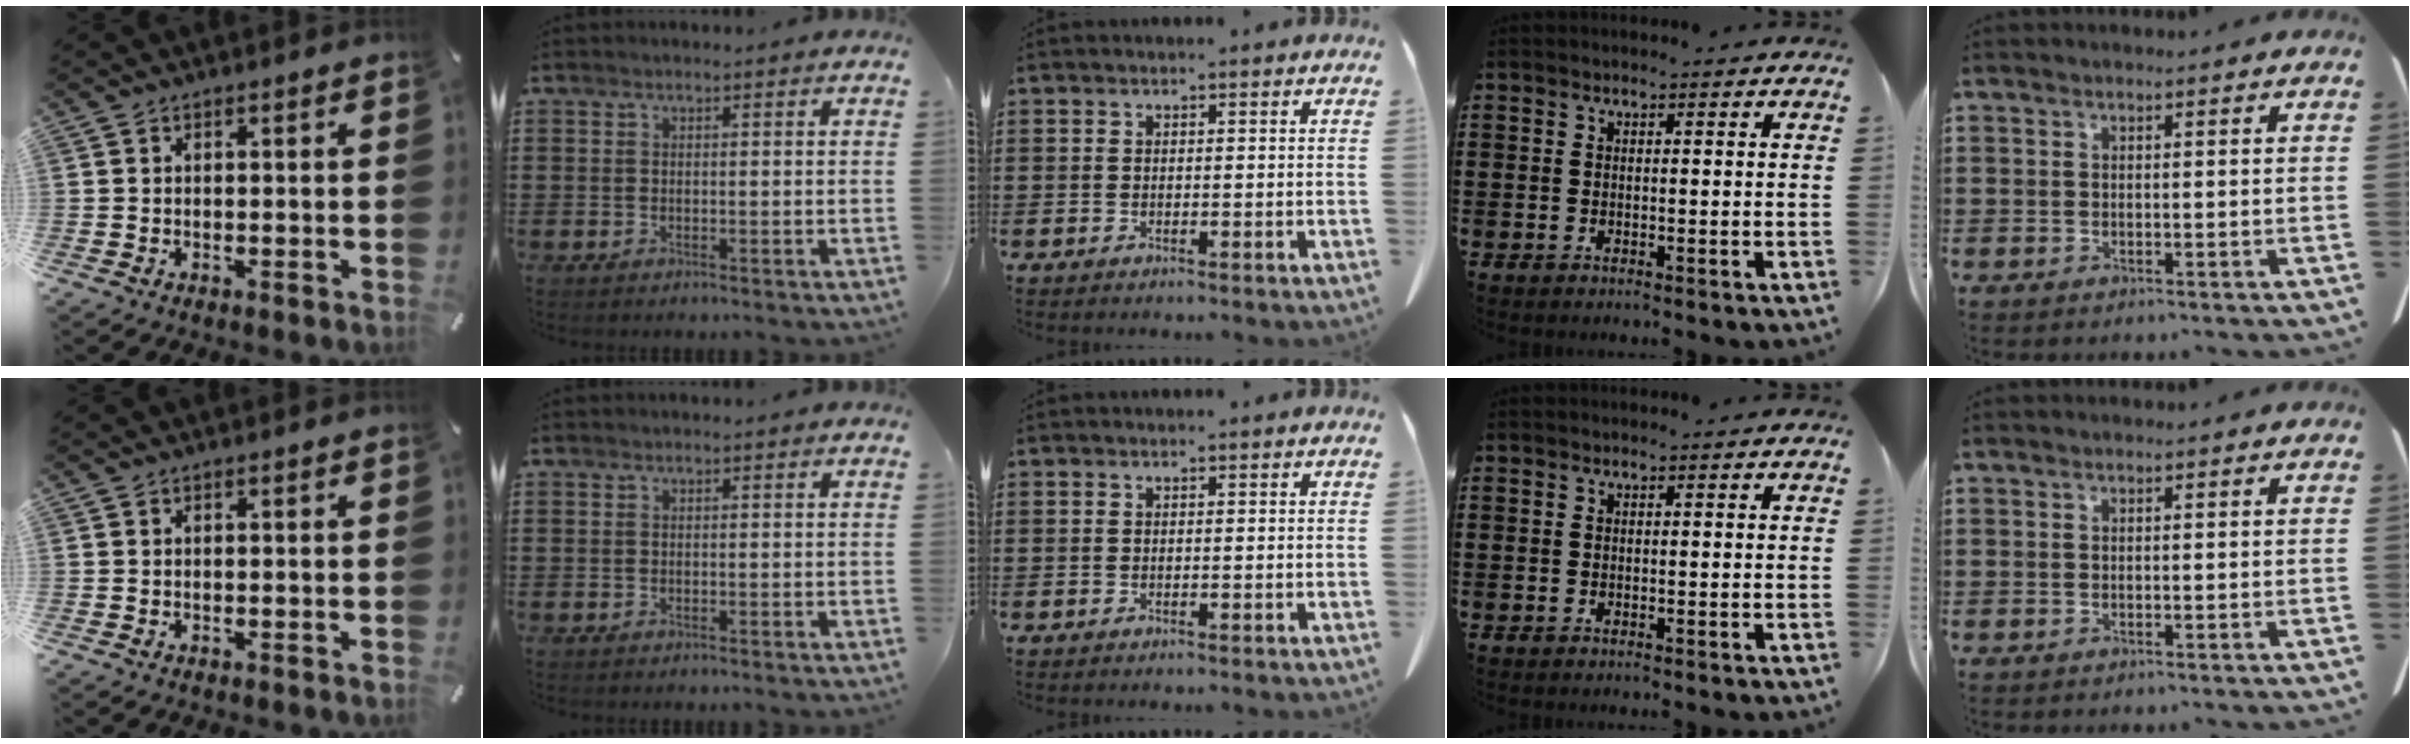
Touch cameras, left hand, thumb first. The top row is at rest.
{}